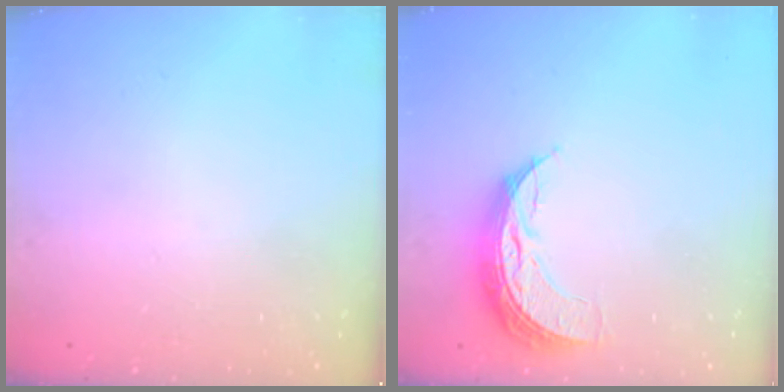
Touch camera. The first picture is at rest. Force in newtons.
{"total": 9.0, "press": 9.0, "slide": 0.6}